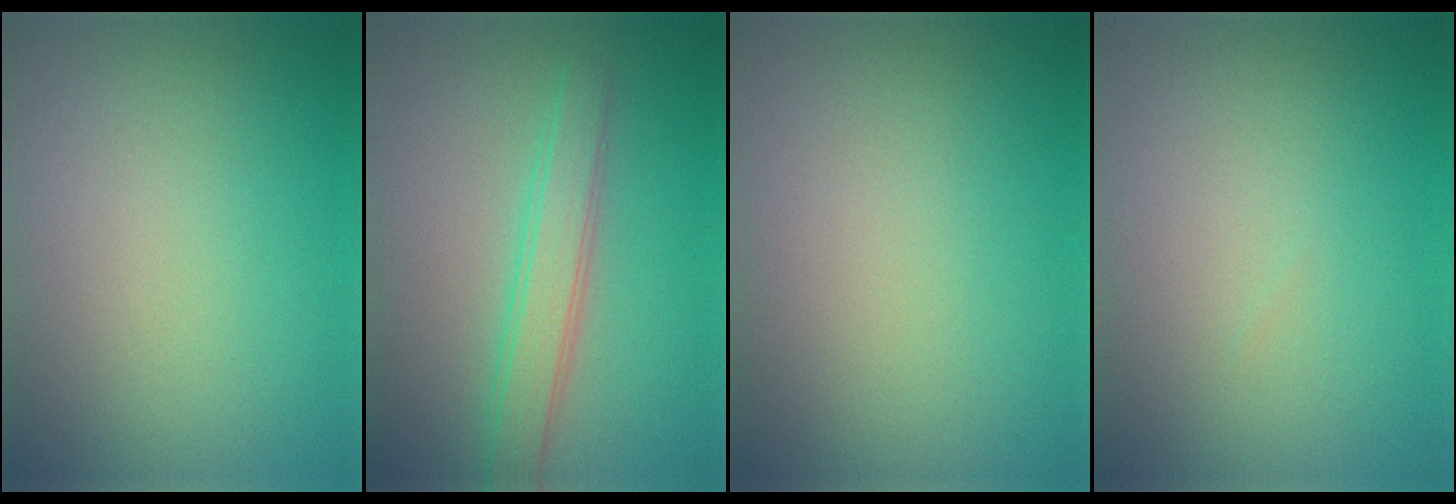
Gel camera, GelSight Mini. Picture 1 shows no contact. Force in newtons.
{"total": 3.5, "press": 3.5, "slide": 0.1}
{"total": 0.0}
{"total": 0.0}